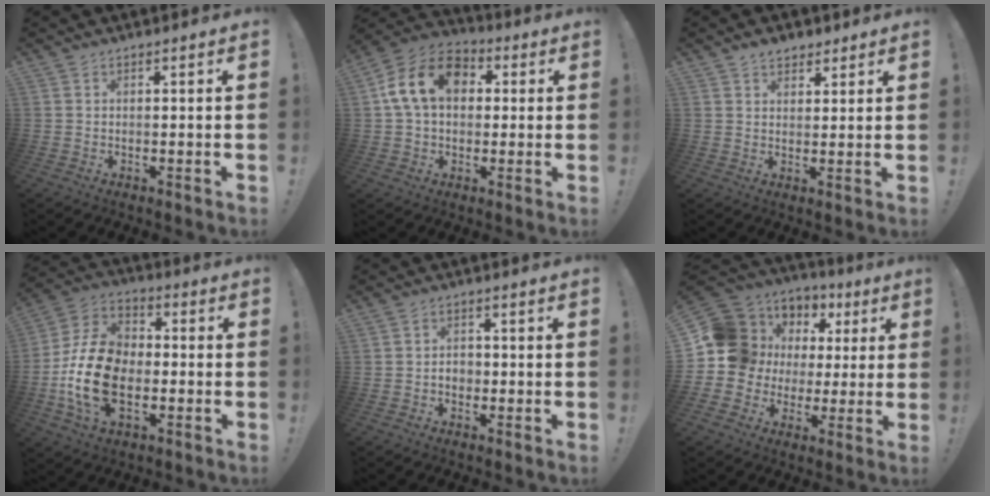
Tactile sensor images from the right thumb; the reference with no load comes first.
{"total": 15.6, "force": [4.0, 11.2, 10.2], "torque": [-0.171, 0.015, 0.079]}
{"total": 4.2, "force": [3.0, 2.8, 1.0], "torque": [-0.006, -0.012, 0.053]}
{"total": 19.6, "force": [-4.9, 13.0, 13.9], "torque": [-0.275, 0.032, -0.078]}
{"total": 3.0, "force": [-1.0, 2.2, 1.7], "torque": [-0.024, 0.002, -0.020]}
{"total": 14.0, "force": [2.9, 12.9, 4.6], "torque": [-0.054, -0.020, 0.087]}